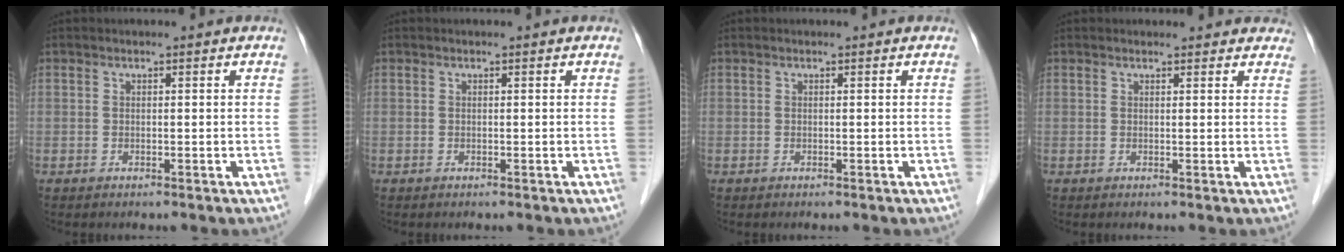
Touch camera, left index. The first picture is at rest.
{"total": 0.0}
{"total": 0.0}
{"total": 5.3, "force": [4.9, 1.6, 1.3], "torque": [0.000, 0.007, 0.040]}